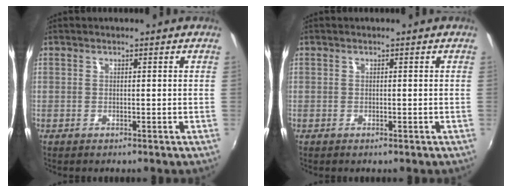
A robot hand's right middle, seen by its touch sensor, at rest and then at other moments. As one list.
[{"total": 0.0}]